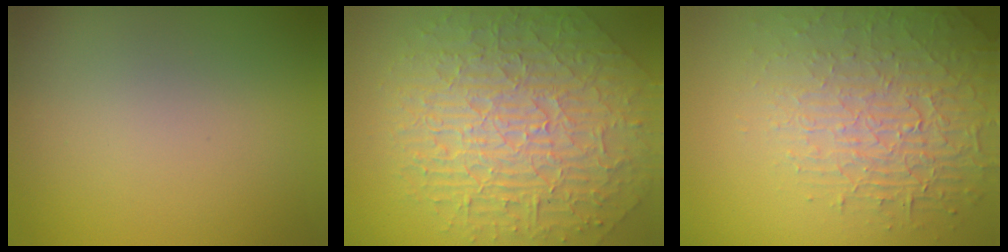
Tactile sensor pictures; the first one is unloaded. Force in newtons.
{"total": 9.6, "press": 7.0, "slide": 6.5}
{"total": 4.2, "press": 4.0, "slide": 1.2}